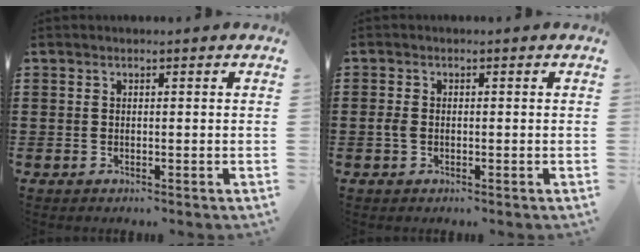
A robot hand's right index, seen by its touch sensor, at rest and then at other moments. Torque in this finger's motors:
{"motor_torque": [1.07, 1.07, 0.03, 0.02]}